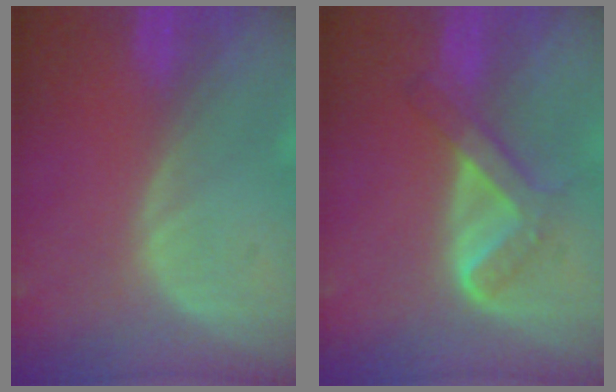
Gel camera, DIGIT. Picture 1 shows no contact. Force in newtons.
{"total": 5.3, "press": 5.1, "slide": 1.4}